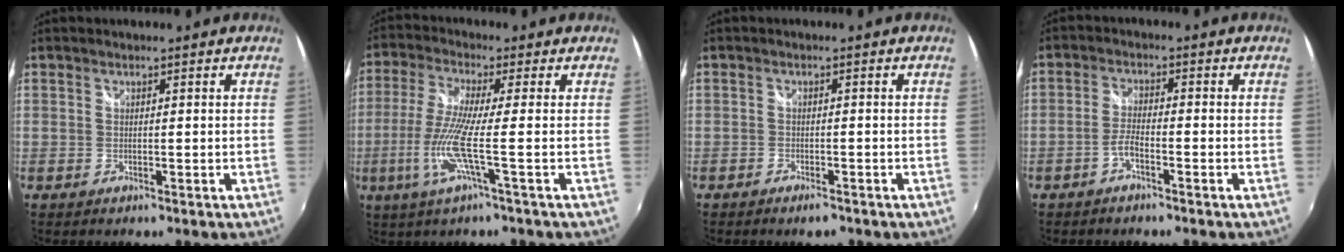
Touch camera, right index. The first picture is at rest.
{"total": 9.0, "force": [-2.7, -1.0, 8.5], "torque": [-0.187, -0.012, -0.049]}
{"total": 2.8, "force": [-2.2, 1.1, 1.3], "torque": [-0.034, -0.009, -0.039]}
{"total": 2.9, "force": [-1.9, 0.6, 2.2], "torque": [-0.055, 0.006, -0.039]}